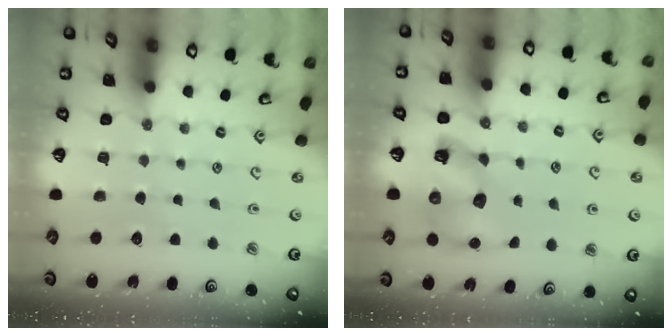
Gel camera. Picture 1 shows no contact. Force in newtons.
{"total": 9.4, "press": 9.3, "slide": 1.4}